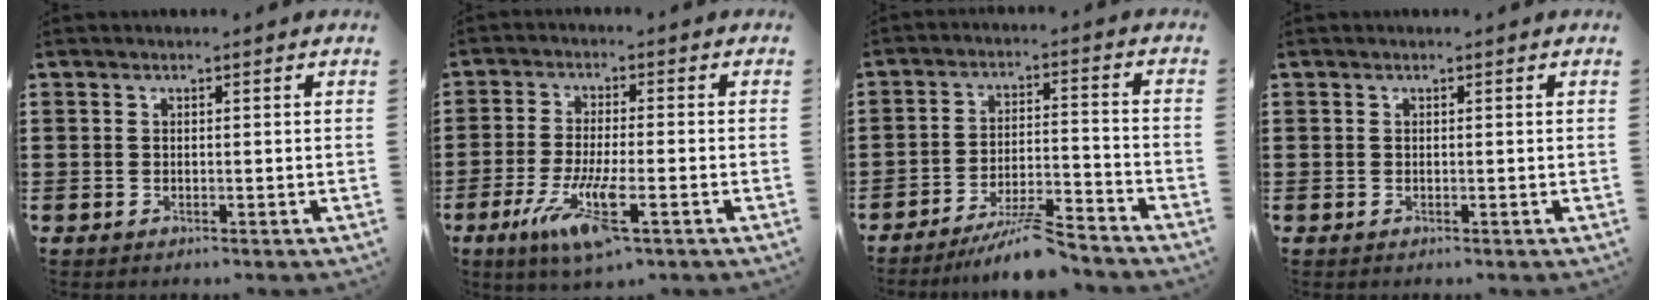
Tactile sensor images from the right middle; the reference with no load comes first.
{"total": 8.9, "force": [-3.7, 2.1, 7.8], "torque": [-0.162, -0.012, -0.067]}
{"total": 7.2, "force": [-6.4, 0.2, 3.2], "torque": [-0.060, -0.003, -0.120]}
{"total": 0.0}